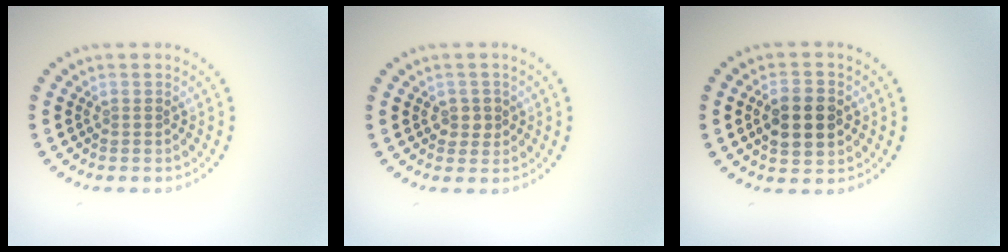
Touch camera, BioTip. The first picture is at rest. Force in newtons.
{"total": 1.5, "press": 1.4, "slide": 0.5}
{"total": 4.8, "press": 4.8, "slide": 0.3}